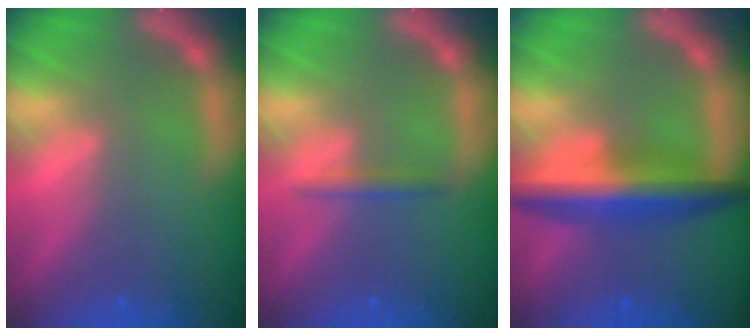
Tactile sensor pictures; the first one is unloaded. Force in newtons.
{"total": 1.4}
{"total": 6.5}